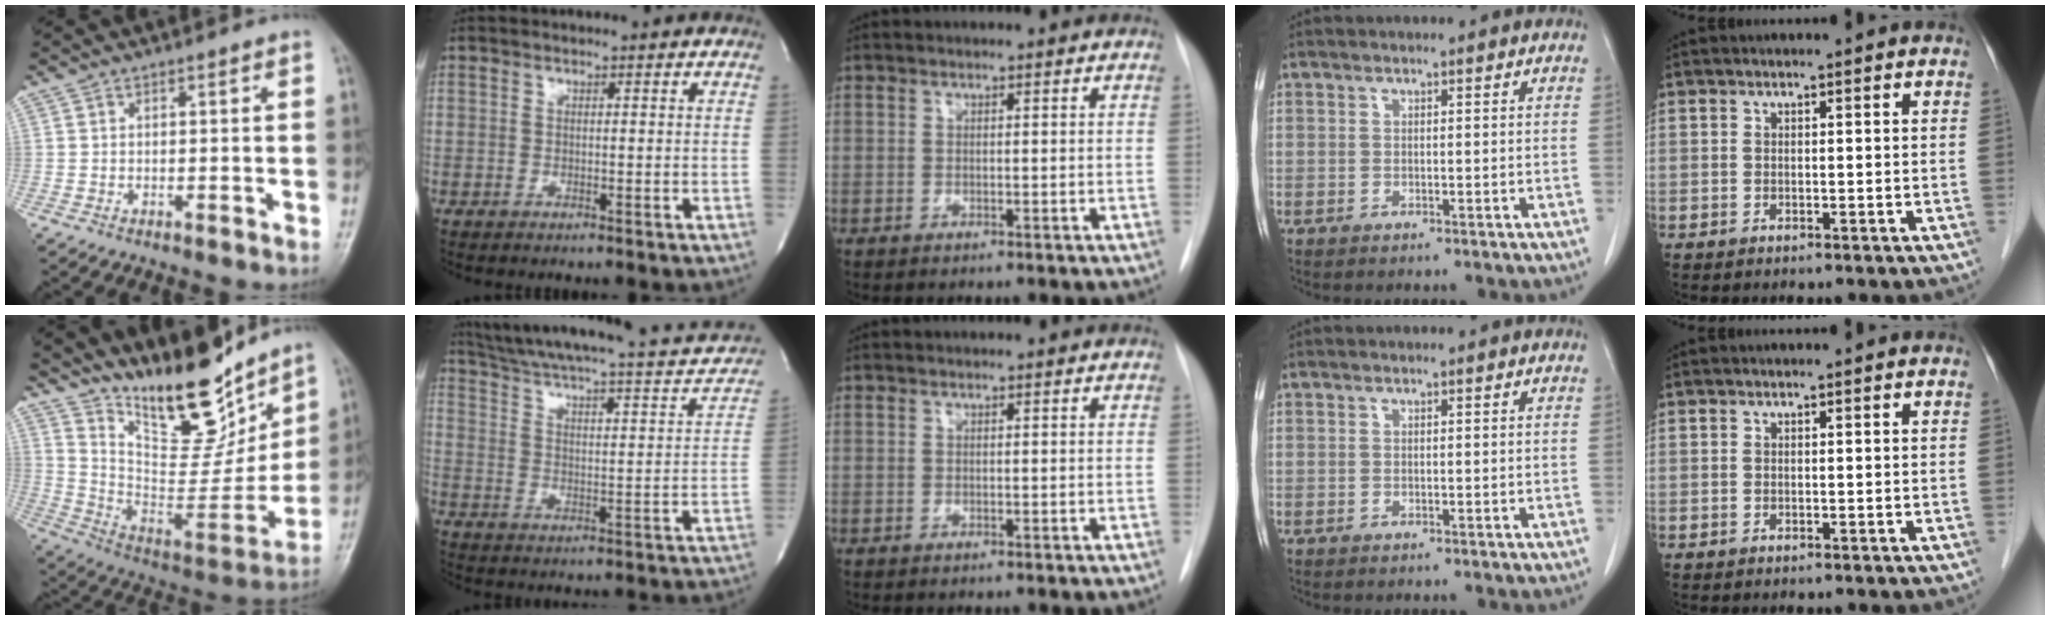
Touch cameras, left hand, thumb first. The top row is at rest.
{"thumb": {"total": 21.3, "force": [16.3, 7.4, 11.6], "torque": [-0.132, -0.109, 0.283]}, "index": {"total": 23.8, "force": [20.4, 4.6, 11.4], "torque": [-0.175, -0.012, 0.263]}}